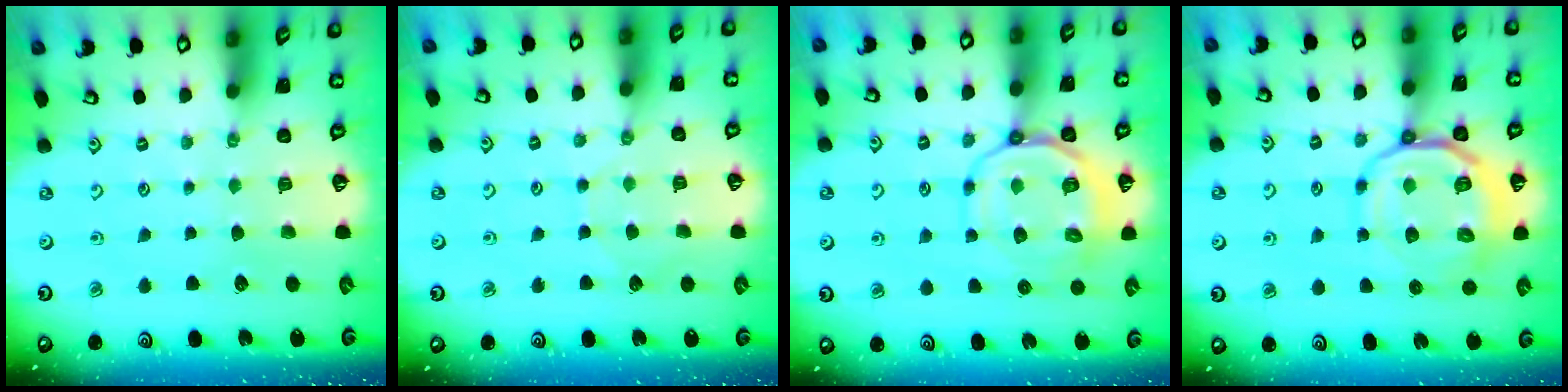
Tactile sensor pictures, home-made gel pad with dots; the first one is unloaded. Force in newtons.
{"total": 5.2, "press": 5.1, "slide": 0.6}
{"total": 11.8, "press": 11.7, "slide": 1.8}
{"total": 13.9, "press": 13.8, "slide": 1.8}